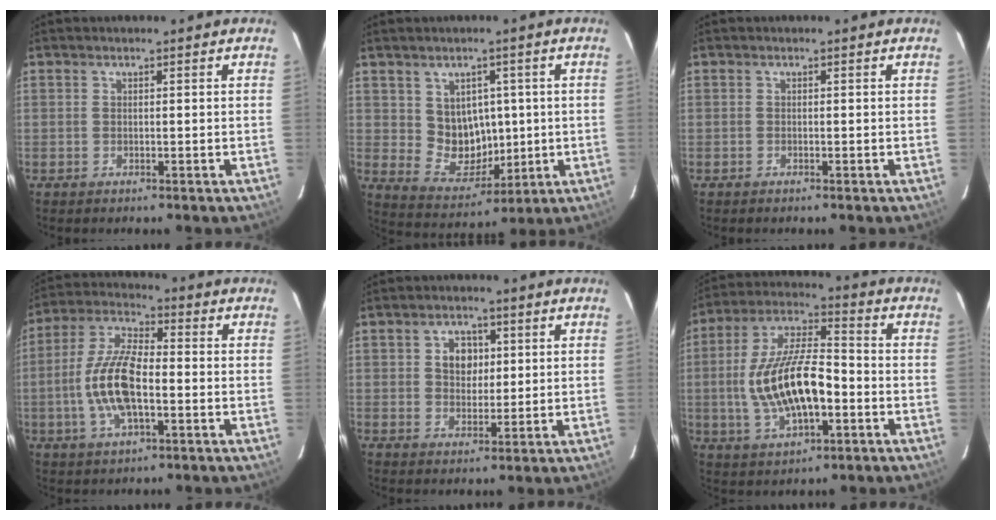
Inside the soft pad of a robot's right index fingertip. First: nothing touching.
{"total": 8.5, "force": [1.2, 7.6, 3.5], "torque": [-0.067, -0.001, 0.041]}
{"total": 0.0}
{"total": 12.8, "force": [-2.7, 5.0, 11.4], "torque": [-0.240, 0.004, -0.054]}
{"total": 4.9, "force": [1.1, 3.9, 2.7], "torque": [-0.040, 0.013, 0.022]}
{"total": 16.7, "force": [-3.3, 6.6, 15.0], "torque": [-0.303, 0.007, -0.054]}